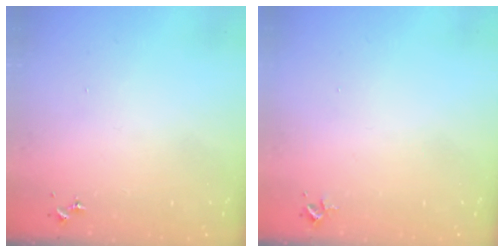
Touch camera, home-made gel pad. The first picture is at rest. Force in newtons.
{"total": 2.4, "press": 2.4, "slide": 0.3}